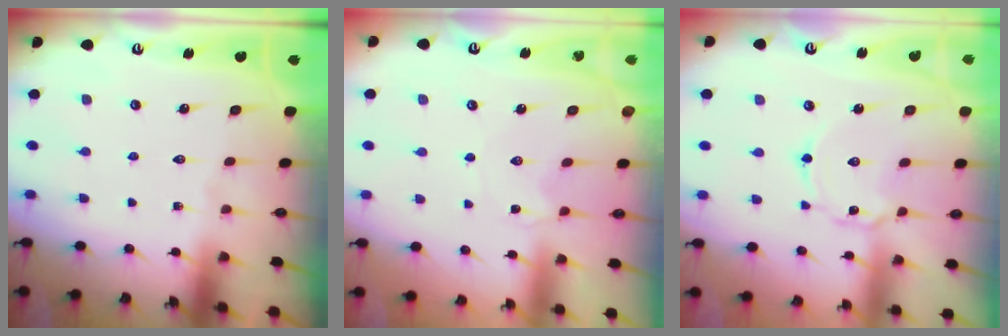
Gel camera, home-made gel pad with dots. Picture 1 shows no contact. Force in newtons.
{"total": 2.1, "press": 2.1, "slide": 0.4}
{"total": 2.8, "press": 2.8, "slide": 0.3}